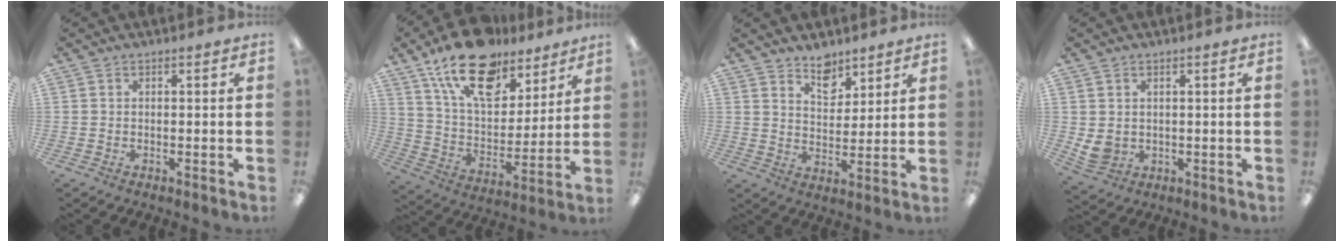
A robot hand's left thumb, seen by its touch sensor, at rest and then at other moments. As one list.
[{"total": 20.2, "force": [13.9, 10.1, 10.7], "torque": [-0.186, -0.075, 0.245]}, {"total": 7.2, "force": [5.8, 3.9, 1.9], "torque": [-0.017, -0.035, 0.104]}, {"total": 3.9, "force": [1.2, 3.3, 1.8], "torque": [-0.050, -0.006, 0.024]}]